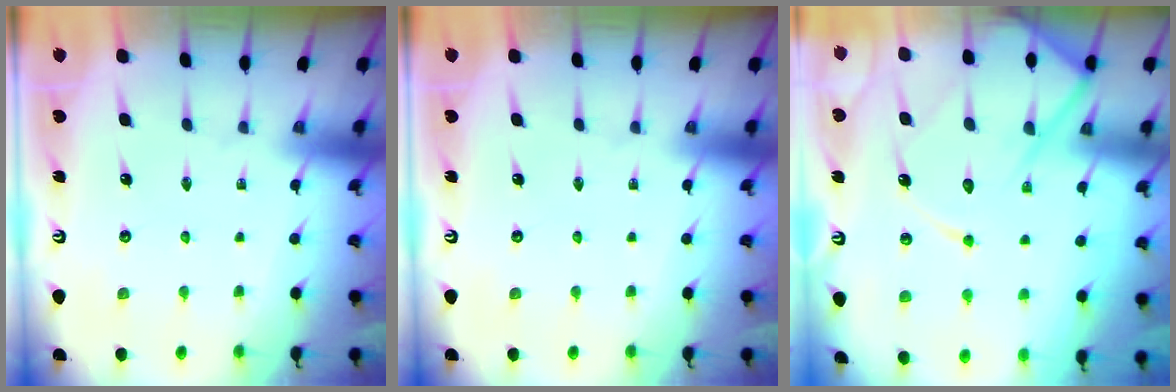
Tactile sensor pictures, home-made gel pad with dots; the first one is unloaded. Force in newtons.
{"total": 0.0}
{"total": 12.9, "press": 12.9, "slide": 1.3}